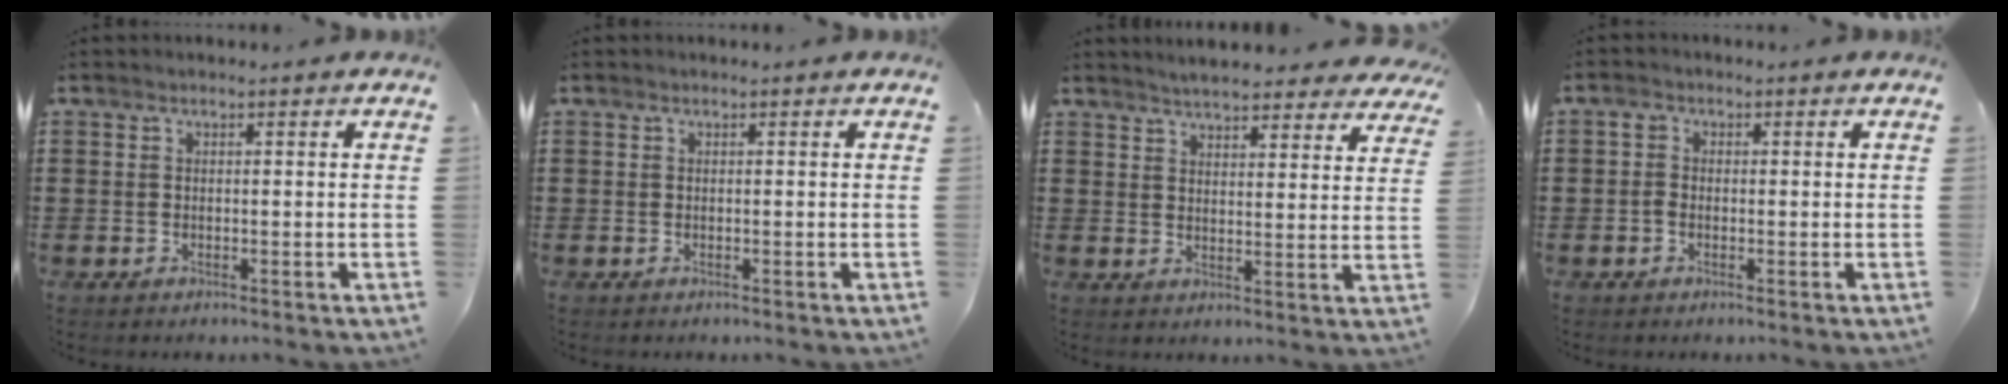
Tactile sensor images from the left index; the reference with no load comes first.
{"total": 0.0}
{"total": 4.6, "force": [4.5, 0.2, 0.9], "torque": [-0.034, -0.016, 0.083]}
{"total": 1.5, "force": [-0.3, 1.3, 0.7], "torque": [-0.015, 0.005, -0.009]}